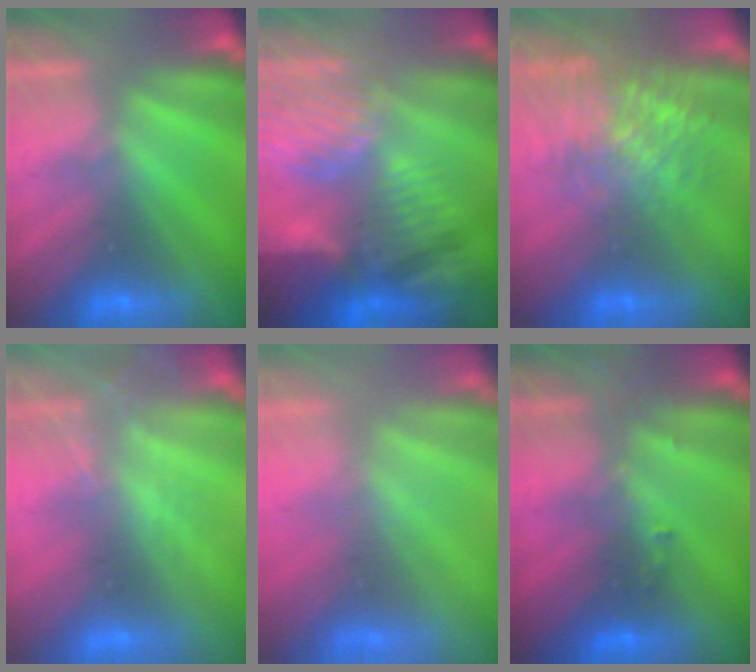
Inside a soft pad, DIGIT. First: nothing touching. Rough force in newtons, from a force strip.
{"total": 11.8}
{"total": 7.6}
{"total": 2.2}
{"total": 6.1}
{"total": 2.7}